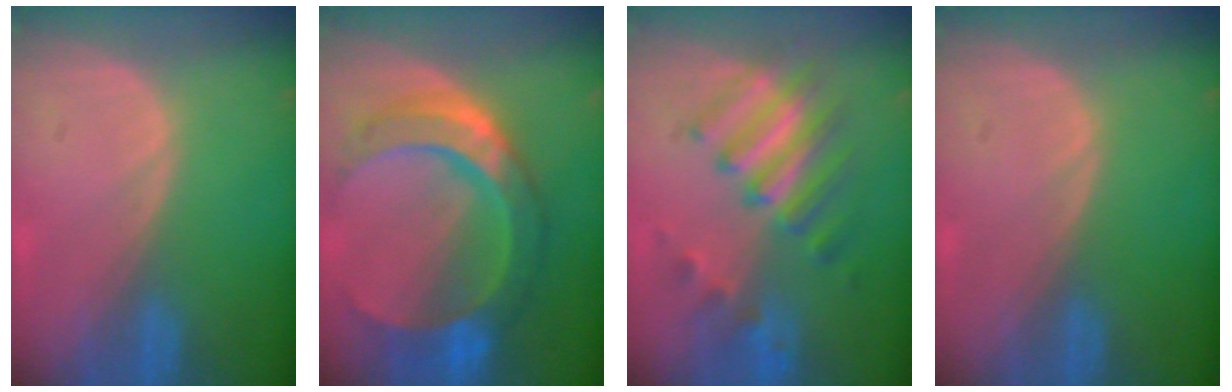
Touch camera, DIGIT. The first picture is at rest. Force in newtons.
{"total": 11.0, "press": 11.0, "slide": 1.0}
{"total": 7.6, "press": 7.5, "slide": 1.0}
{"total": 0.0}